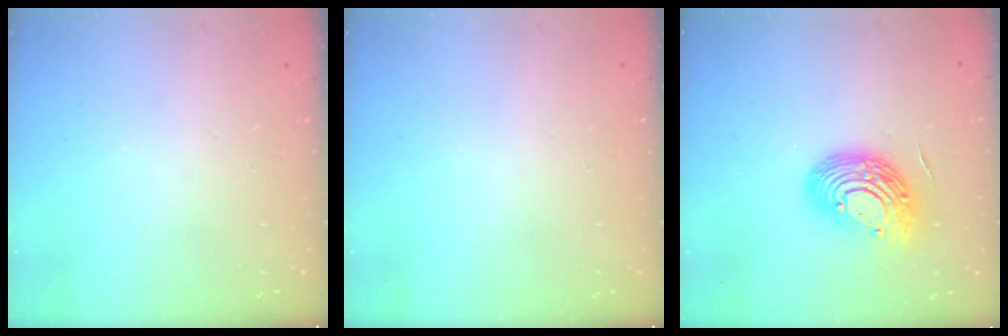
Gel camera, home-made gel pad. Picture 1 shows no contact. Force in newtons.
{"total": 0.0}
{"total": 15.3, "press": 15.3, "slide": 0.9}